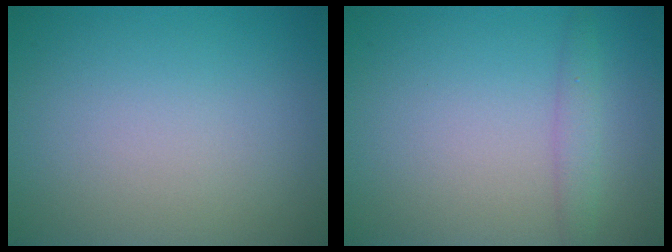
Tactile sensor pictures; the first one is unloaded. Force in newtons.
{"total": 1.7, "press": 1.7, "slide": 0.1}